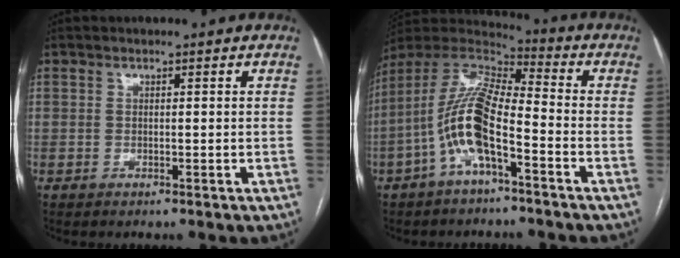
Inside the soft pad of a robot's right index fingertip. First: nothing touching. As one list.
[{"total": 12.7, "force": [-4.6, 3.0, 11.4], "torque": [-0.243, 0.017, -0.089]}]